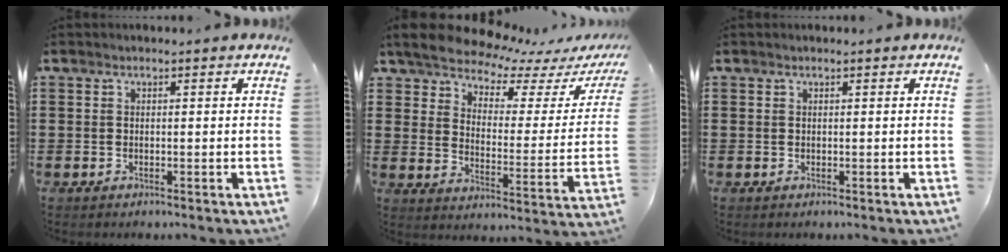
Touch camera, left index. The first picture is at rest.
{"total": 6.1, "force": [6.0, 0.5, 1.2], "torque": [-0.060, -0.048, 0.100]}
{"total": 0.0}